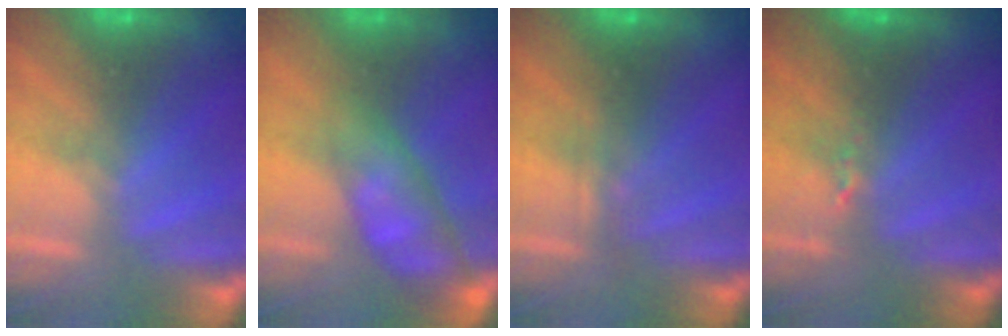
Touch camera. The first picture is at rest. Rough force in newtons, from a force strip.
{"total": 4.6}
{"total": 2.3}
{"total": 2.4}